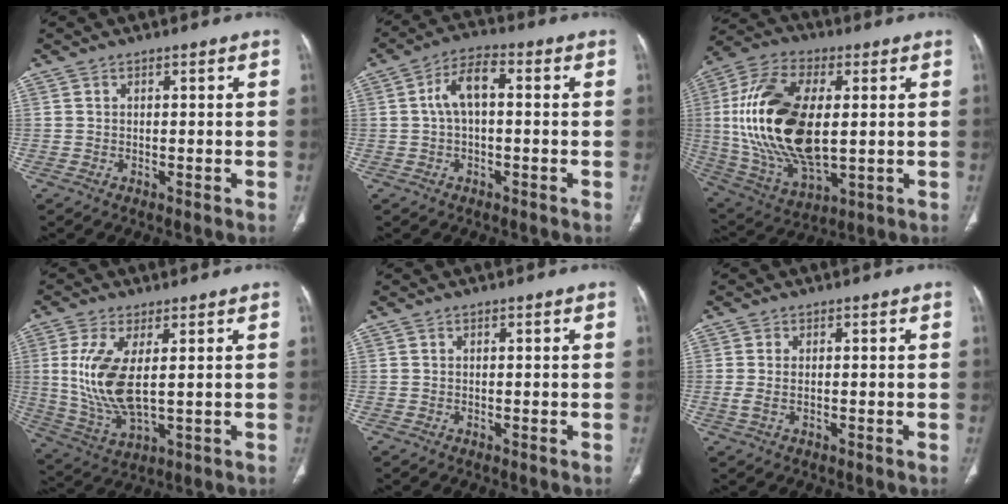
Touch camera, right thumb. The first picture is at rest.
{"total": 6.4, "force": [0.4, 3.1, 5.6], "torque": [-0.104, 0.024, -0.001]}
{"total": 24.5, "force": [1.9, 12.6, 20.9], "torque": [-0.421, -0.010, 0.041]}
{"total": 12.0, "force": [1.8, 4.8, 10.9], "torque": [-0.241, -0.019, 0.048]}
{"total": 0.0}
{"total": 2.0, "force": [0.0, 0.9, 1.8], "torque": [-0.056, 0.003, 0.002]}